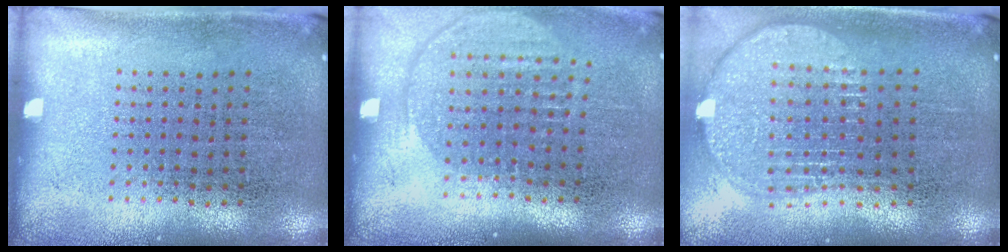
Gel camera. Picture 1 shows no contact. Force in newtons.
{"total": 1.5, "press": 1.3, "slide": 0.7}
{"total": 2.0, "press": 1.7, "slide": 1.1}